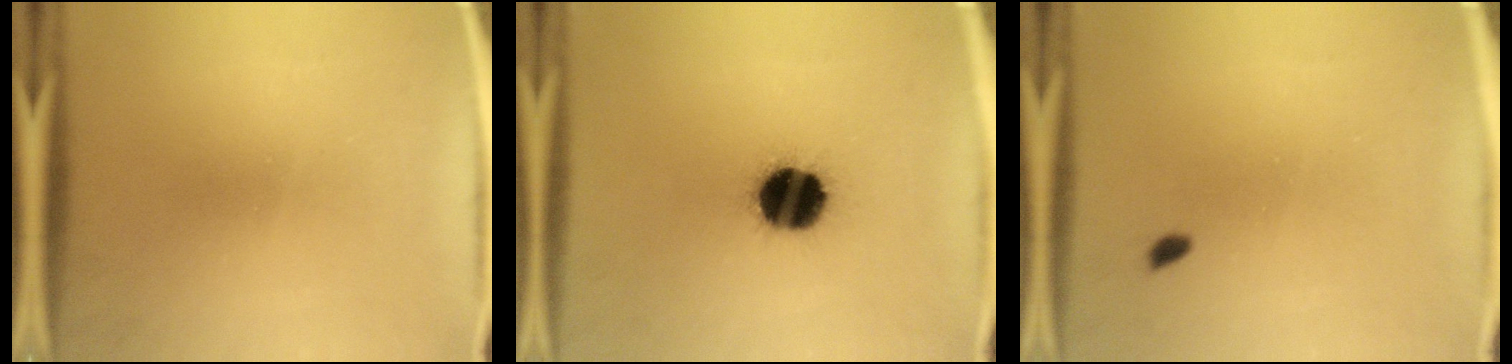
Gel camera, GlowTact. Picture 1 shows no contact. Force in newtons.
{"total": 16.1}
{"total": 0.9}